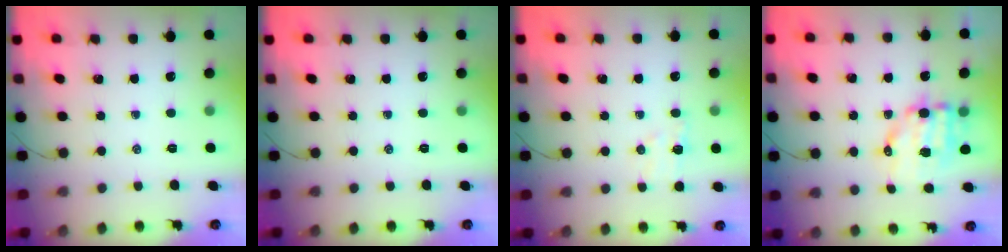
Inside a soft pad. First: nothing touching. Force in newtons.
{"total": 0.0}
{"total": 5.4, "press": 5.4, "slide": 0.9}
{"total": 9.3, "press": 9.1, "slide": 2.1}